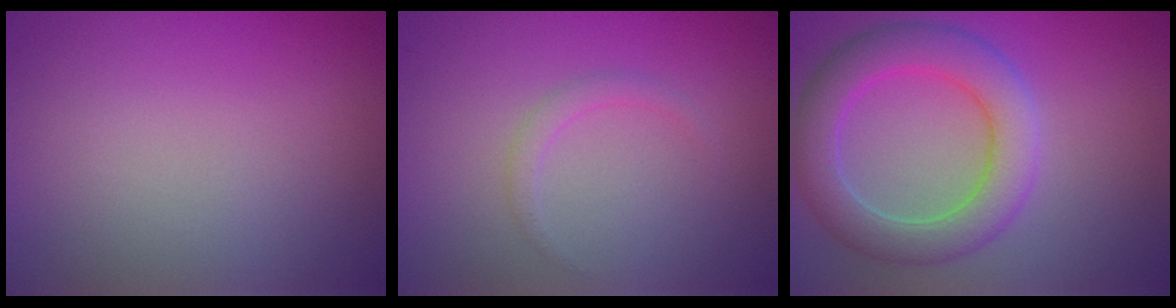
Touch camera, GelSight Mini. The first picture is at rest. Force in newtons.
{"total": 1.1, "press": 1.1, "slide": 0.1}
{"total": 5.8, "press": 5.8, "slide": 0.3}